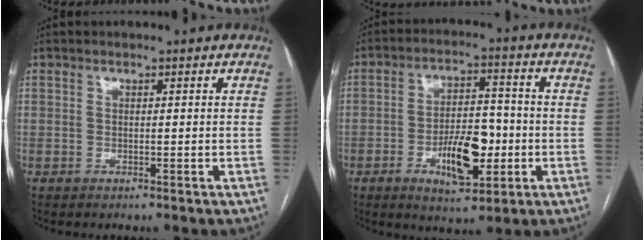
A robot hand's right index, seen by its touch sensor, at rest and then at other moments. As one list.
[{"total": 10.2, "force": [-3.0, 4.0, 8.8], "torque": [-0.151, 0.008, -0.045]}]